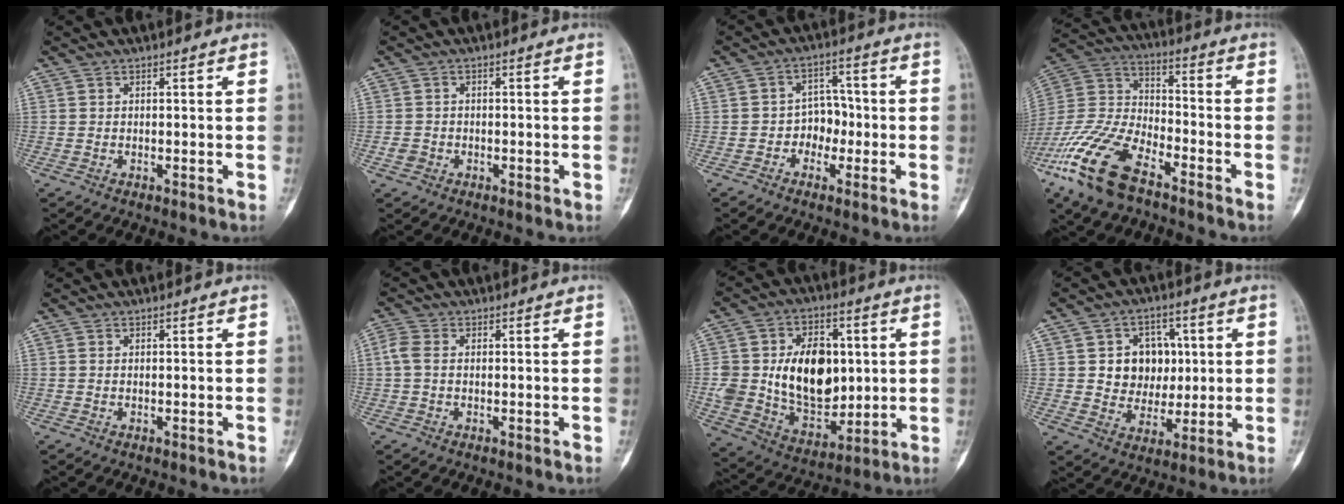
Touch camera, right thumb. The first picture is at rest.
{"total": 2.1, "force": [-0.8, 1.8, 0.7], "torque": [-0.002, 0.009, -0.016]}
{"total": 5.9, "force": [-1.7, 4.8, 3.0], "torque": [-0.003, 0.030, -0.038]}
{"total": 18.1, "force": [-11.1, 8.2, 11.8], "torque": [-0.244, 0.042, -0.220]}
{"total": 0.0}
{"total": 3.4, "force": [0.1, 2.4, 2.4], "torque": [-0.061, 0.005, -0.006]}
{"total": 20.3, "force": [1.9, 14.1, 14.5], "torque": [-0.199, -0.006, 0.052]}
{"total": 10.7, "force": [1.7, 9.1, 5.4], "torque": [-0.022, 0.001, 0.034]}